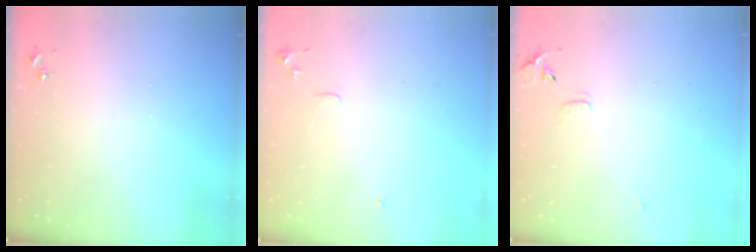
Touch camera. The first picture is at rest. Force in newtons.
{"total": 6.0, "press": 6.0, "slide": 0.7}
{"total": 6.9, "press": 6.9, "slide": 0.6}